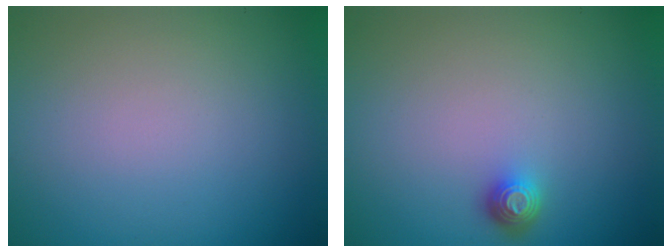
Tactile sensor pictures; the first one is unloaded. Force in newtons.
{"total": 1.4, "press": 1.1, "slide": 0.9}